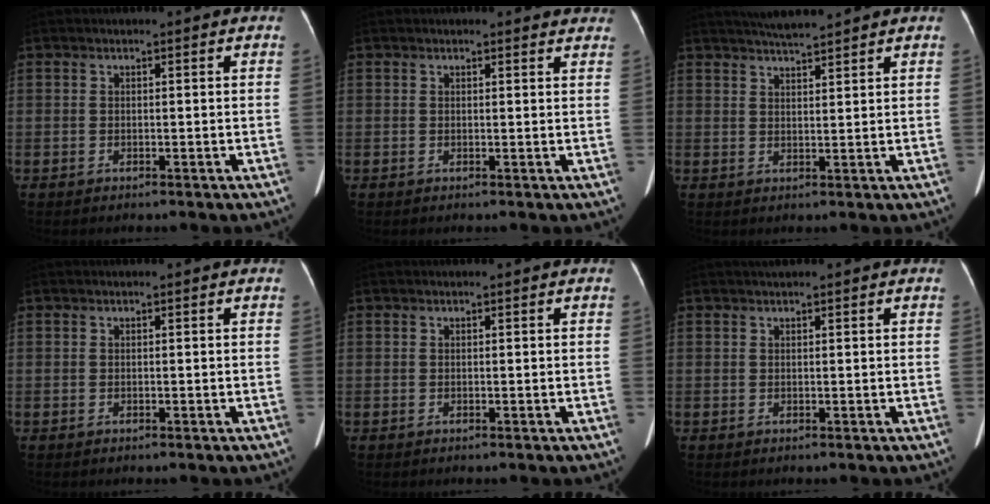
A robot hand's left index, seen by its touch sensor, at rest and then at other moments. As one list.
[{"total": 3.7, "force": [3.5, 1.0, 0.5], "torque": [0.002, -0.003, 0.018]}, {"total": 5.5, "force": [5.1, -0.3, 2.1], "torque": [-0.037, 0.017, 0.087]}, {"total": 0.0}, {"total": 0.0}, {"total": 1.1, "force": [1.0, 0.0, 0.6], "torque": [-0.008, 0.015, 0.019]}]